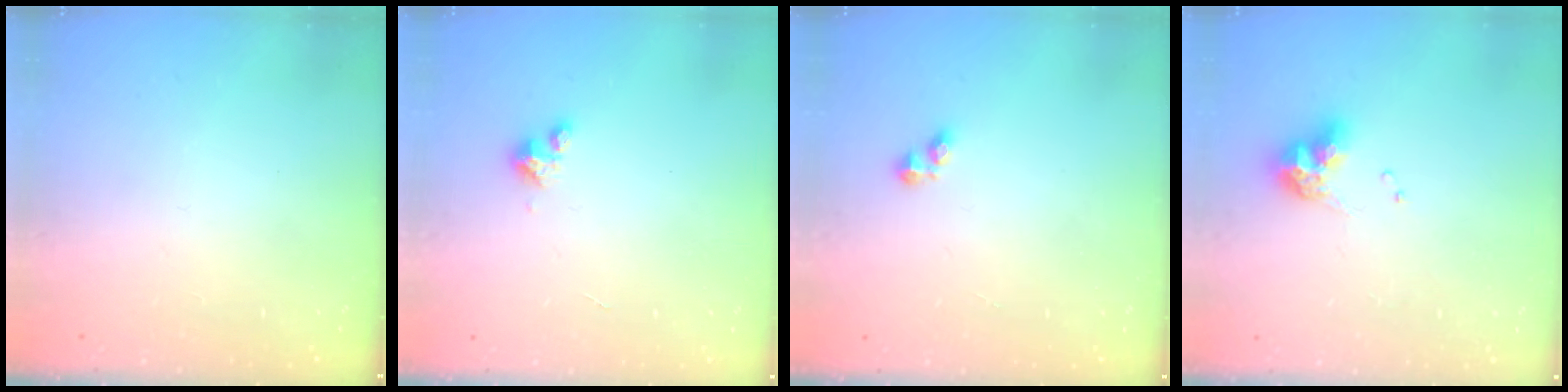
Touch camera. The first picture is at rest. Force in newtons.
{"total": 2.0, "press": 2.0, "slide": 0.3}
{"total": 2.4, "press": 2.4, "slide": 0.4}
{"total": 8.9, "press": 8.8, "slide": 0.9}